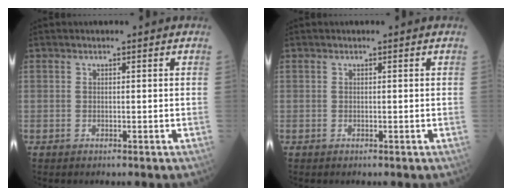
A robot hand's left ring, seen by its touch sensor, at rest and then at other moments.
{"total": 0.0}